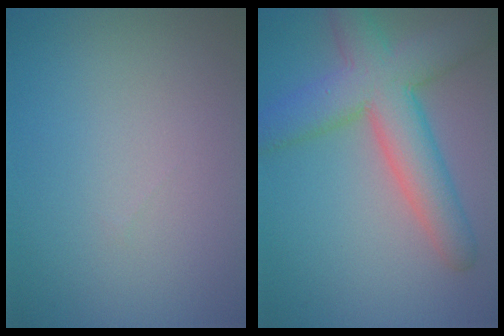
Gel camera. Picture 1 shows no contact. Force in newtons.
{"total": 7.8, "press": 7.8, "slide": 0.3}